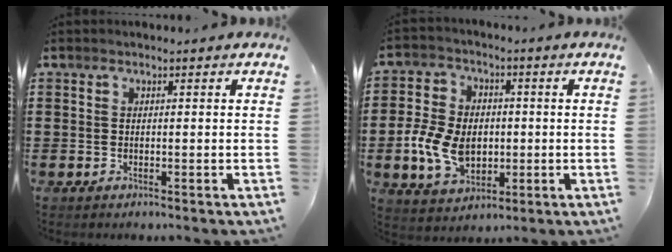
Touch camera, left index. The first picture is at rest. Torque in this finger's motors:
{"motor_torque": [1.08, 1.06, 0.44, 0.18]}